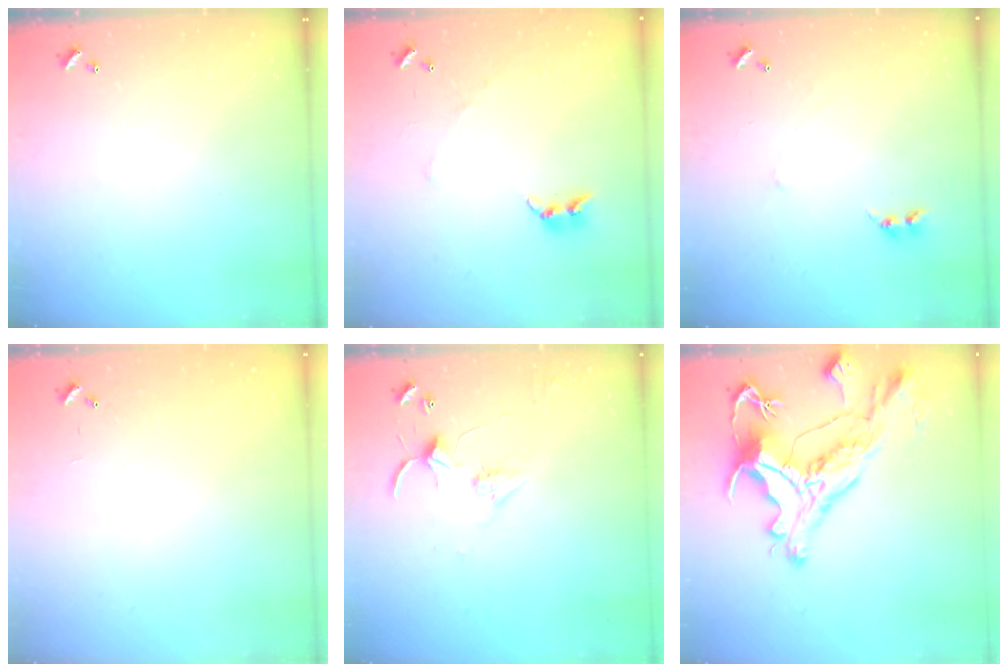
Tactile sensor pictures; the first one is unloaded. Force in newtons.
{"total": 3.8, "press": 3.7, "slide": 0.9}
{"total": 2.3, "press": 2.3, "slide": 0.3}
{"total": 8.0, "press": 8.0, "slide": 0.5}
{"total": 2.8, "press": 2.8, "slide": 0.4}
{"total": 7.1, "press": 6.9, "slide": 1.8}